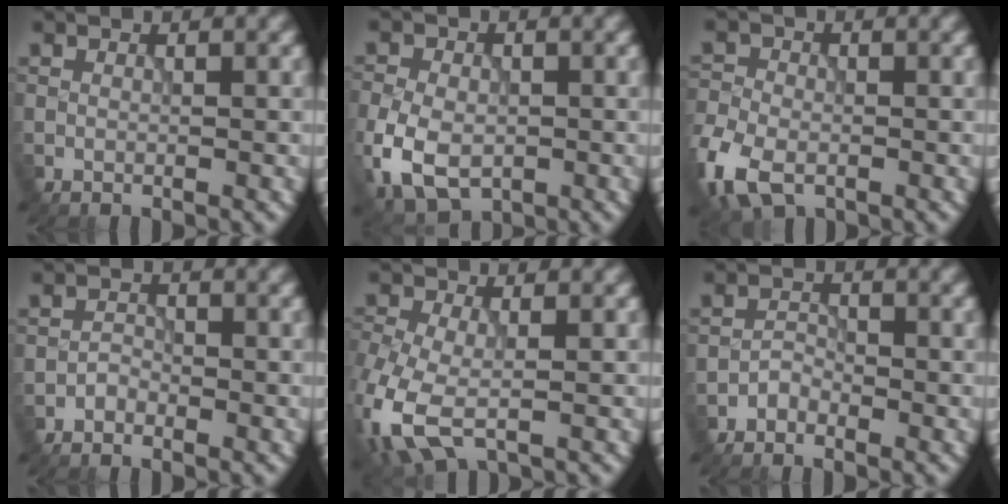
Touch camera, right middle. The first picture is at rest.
{"total": 7.1, "force": [-2.7, 4.8, 4.5], "torque": [-0.103, -0.019, -0.055]}
{"total": 6.9, "force": [-3.4, 4.3, 4.2], "torque": [-0.104, -0.017, -0.077]}
{"total": 1.0, "force": [-0.8, 0.5, 0.1], "torque": [-0.001, 0.002, -0.017]}
{"total": 6.7, "force": [-2.4, 4.0, 4.8], "torque": [-0.131, -0.022, -0.052]}
{"total": 1.2, "force": [-1.1, 0.6, 0.1], "torque": [0.001, 0.005, -0.022]}